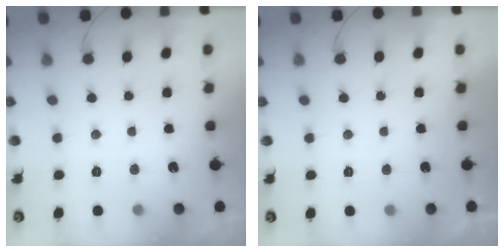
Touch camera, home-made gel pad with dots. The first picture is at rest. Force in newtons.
{"total": 2.1, "press": 2.0, "slide": 0.4}